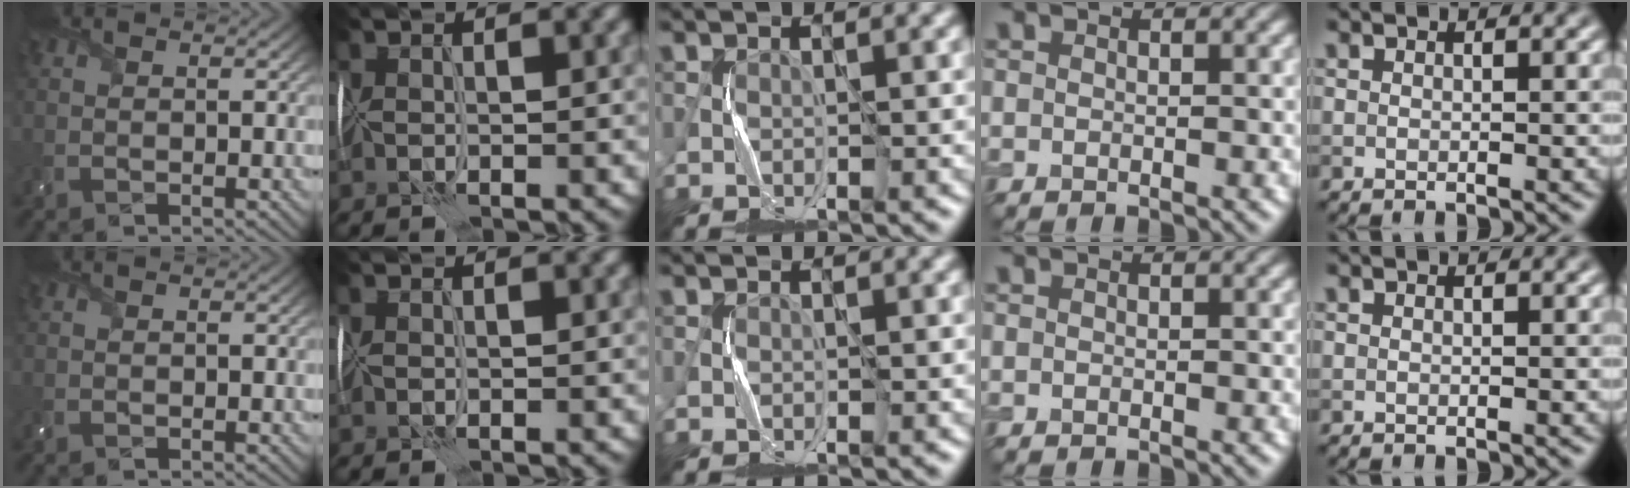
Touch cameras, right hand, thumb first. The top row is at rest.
{}